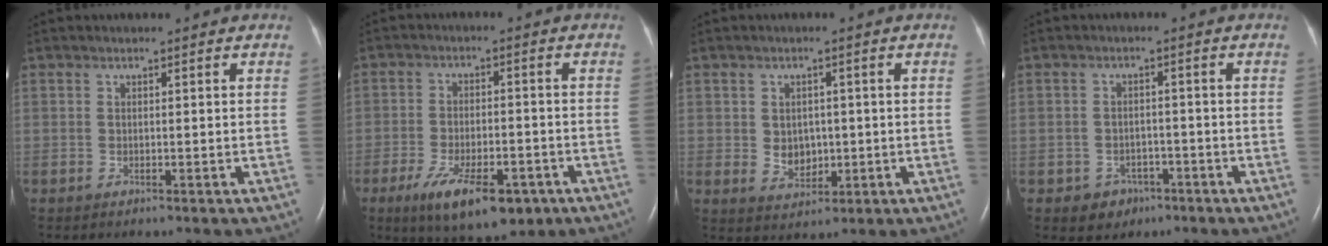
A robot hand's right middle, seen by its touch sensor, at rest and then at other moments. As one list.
[{"total": 12.0, "force": [-6.9, 4.8, 8.5], "torque": [-0.139, -0.011, -0.103]}, {"total": 4.1, "force": [-0.1, 3.2, 2.6], "torque": [-0.041, 0.004, 0.011]}, {"total": 3.8, "force": [-2.0, 3.1, 0.7], "torque": [-0.007, 0.011, -0.020]}]